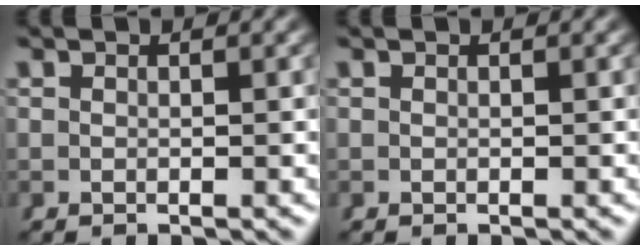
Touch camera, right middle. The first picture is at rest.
{"total": 0.0}